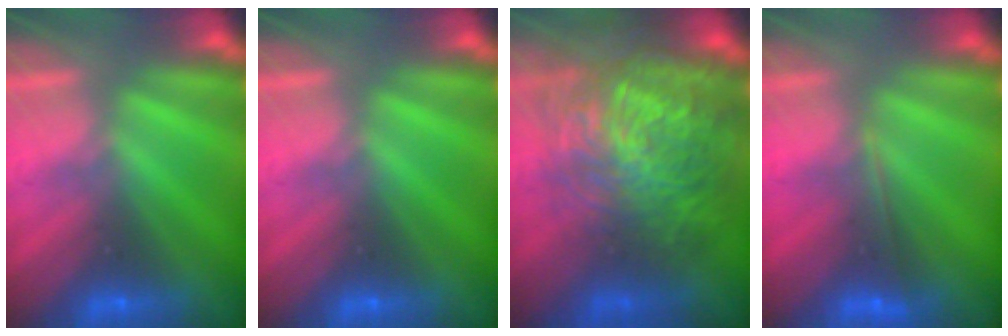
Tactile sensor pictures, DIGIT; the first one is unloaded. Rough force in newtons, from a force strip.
{"total": 0.0}
{"total": 7.8}
{"total": 1.8}